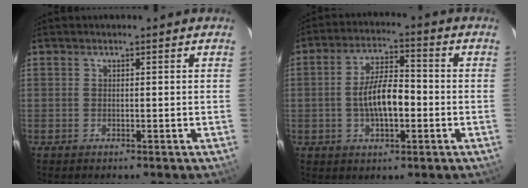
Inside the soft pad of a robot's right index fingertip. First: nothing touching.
{"total": 8.9, "force": [-1.7, 3.5, 8.0], "torque": [-0.150, 0.008, -0.025]}